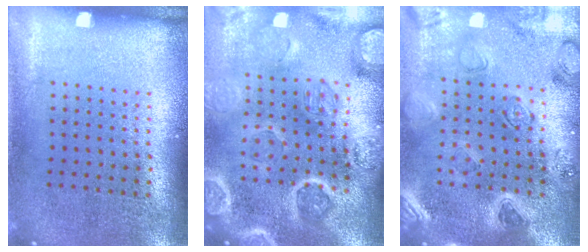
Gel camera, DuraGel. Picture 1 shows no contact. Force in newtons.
{"total": 4.4, "press": 4.0, "slide": 1.9}
{"total": 2.3, "press": 2.3, "slide": 0.4}